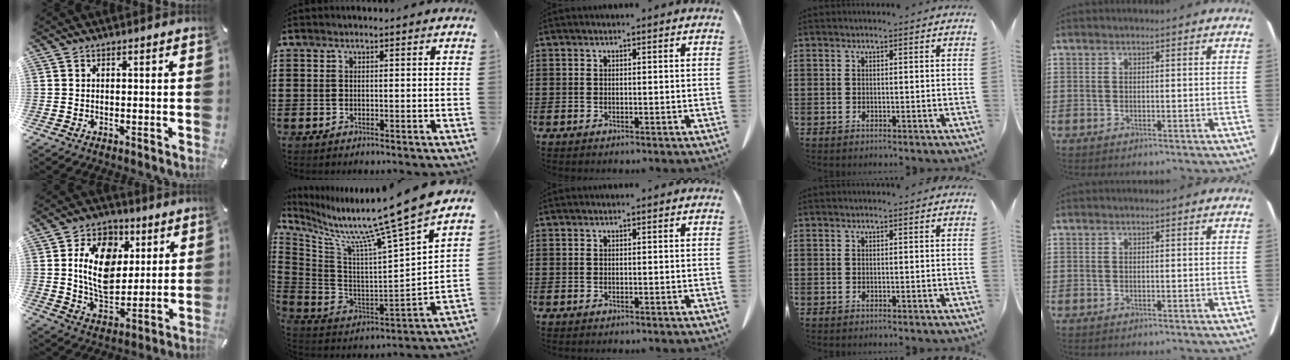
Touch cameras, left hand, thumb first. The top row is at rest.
{"thumb": {"total": 14.7, "force": [3.7, 10.9, 9.2], "torque": [-0.173, 0.001, 0.066]}, "index": {"total": 11.1, "force": [9.8, -2.2, 4.9], "torque": [-0.113, -0.094, 0.145]}}